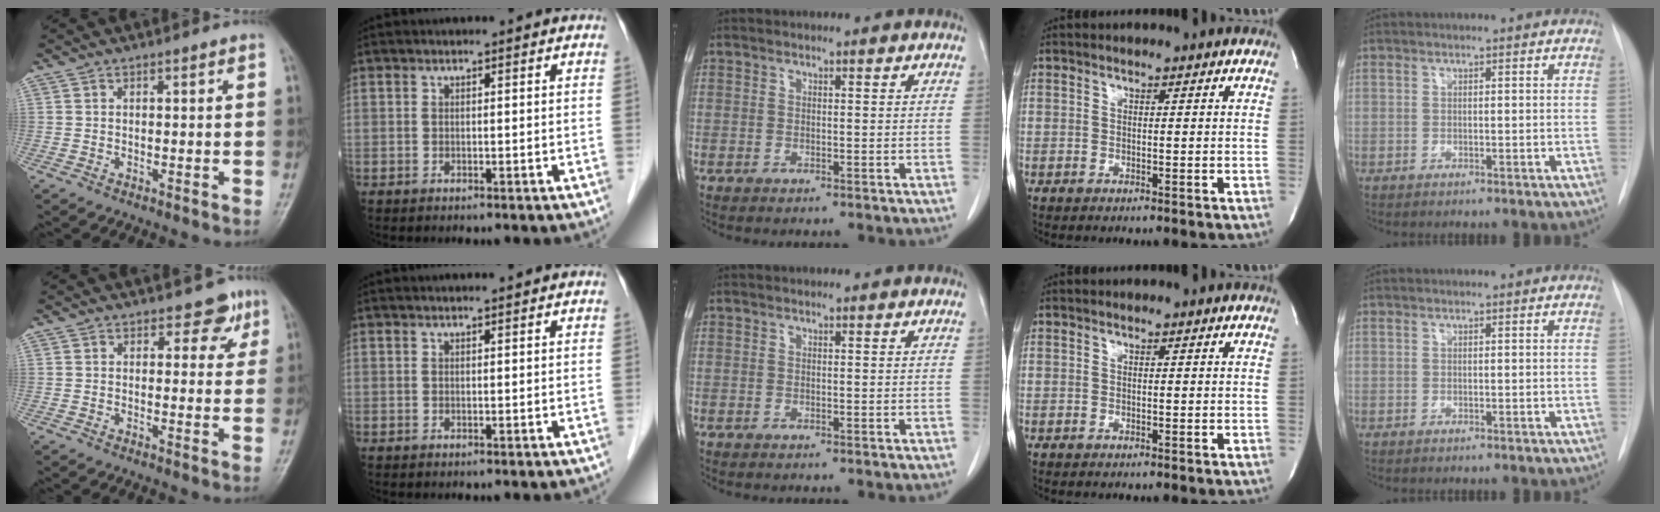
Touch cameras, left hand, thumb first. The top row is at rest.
{"thumb": {"total": 4.2, "force": [2.6, 2.9, 1.6], "torque": [0.014, -0.011, 0.028]}, "index": {"total": 1.0, "force": [1.0, -0.1, 0.3], "torque": [-0.006, 0.006, 0.017]}}